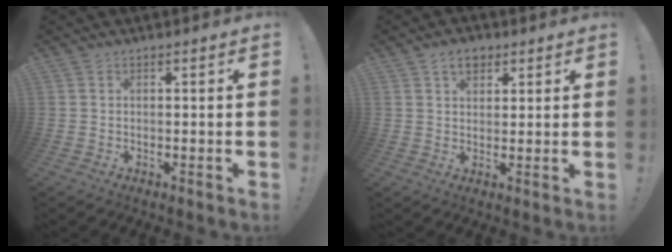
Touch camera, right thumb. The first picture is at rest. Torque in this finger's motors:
{"motor_torque": [-0.56, 0.61, 0.15, -0.05, -0.02]}